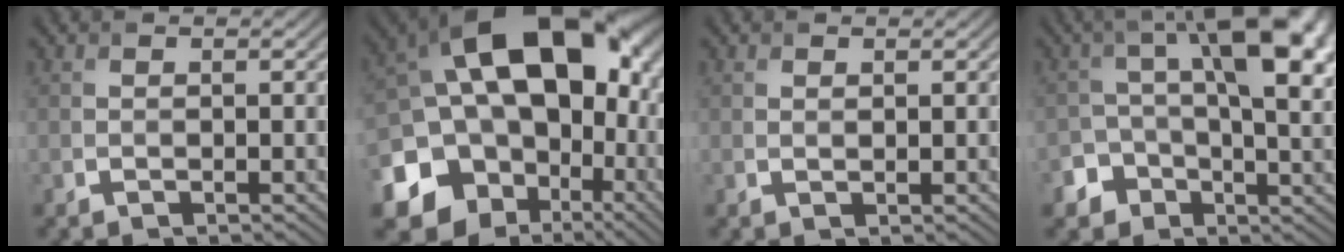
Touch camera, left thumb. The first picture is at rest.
{"total": 22.1, "force": [-0.4, 17.9, 13.0], "torque": [-0.262, -0.028, -0.003]}
{"total": 0.6, "force": [0.5, 0.1, 0.3], "torque": [-0.007, 0.000, 0.012]}
{"total": 13.0, "force": [0.8, 8.0, 10.2], "torque": [-0.153, -0.008, 0.016]}